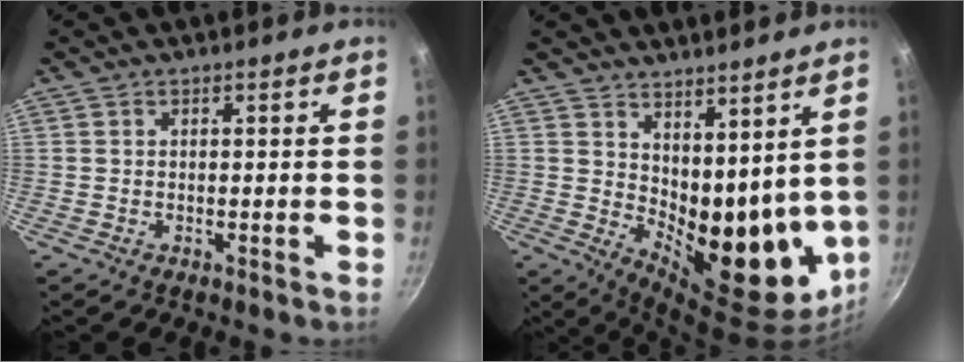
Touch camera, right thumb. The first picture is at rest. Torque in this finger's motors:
{"motor_torque": [-1.07, 1.74, 0.42, 0.06, 0.12]}